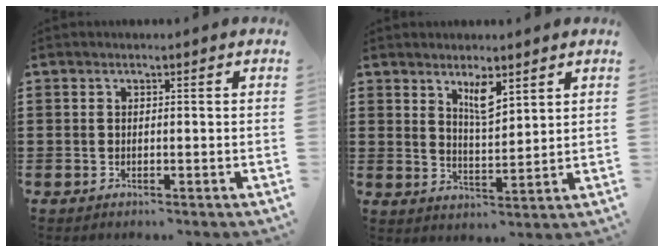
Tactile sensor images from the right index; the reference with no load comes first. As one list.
[{"total": 4.6, "force": [2.9, 1.3, 3.3], "torque": [-0.064, 0.001, 0.050]}]